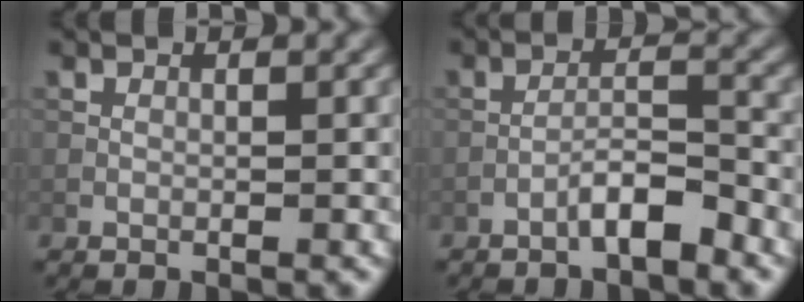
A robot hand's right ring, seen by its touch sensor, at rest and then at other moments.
{"total": 3.2, "force": [-2.3, 0.5, 2.2], "torque": [-0.037, 0.015, -0.044]}